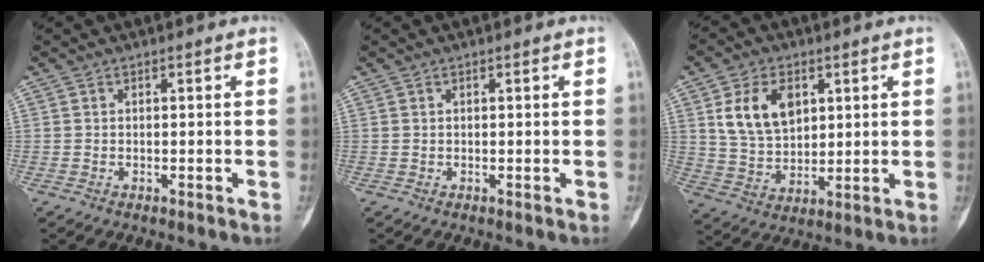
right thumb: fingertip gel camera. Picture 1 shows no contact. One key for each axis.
{"total": 0.0}
{"total": 11.1, "fx": 3.9, "fy": 7.4, "fz": 7.4, "tx": -0.114, "ty": -0.013, "tz": 0.080}